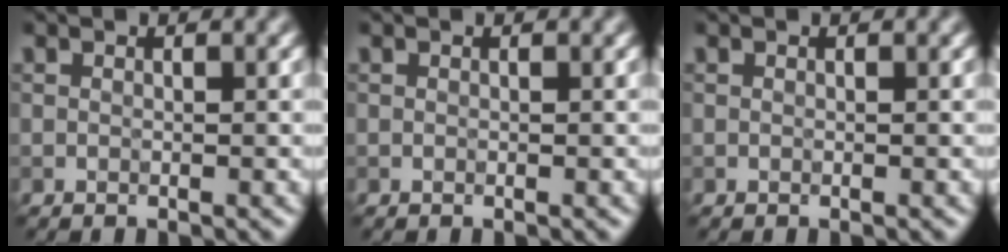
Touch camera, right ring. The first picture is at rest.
{"total": 0.0}
{"total": 0.0}